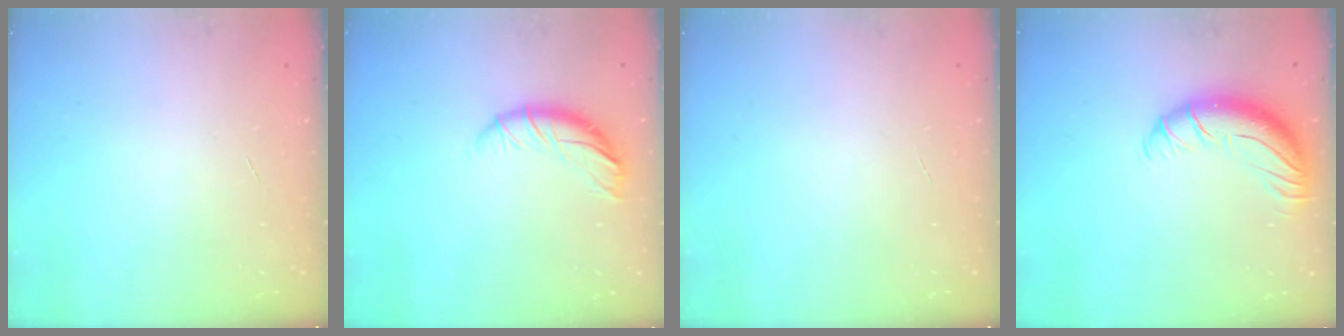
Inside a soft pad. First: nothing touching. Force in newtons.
{"total": 10.4, "press": 10.3, "slide": 1.5}
{"total": 0.0}
{"total": 11.7, "press": 11.4, "slide": 2.4}